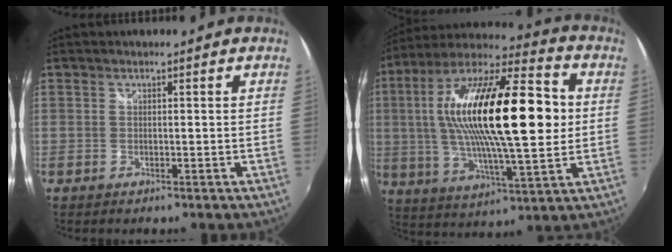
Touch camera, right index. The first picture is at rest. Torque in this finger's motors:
{"motor_torque": [1.45, -0.15, 1.05, 0.21]}